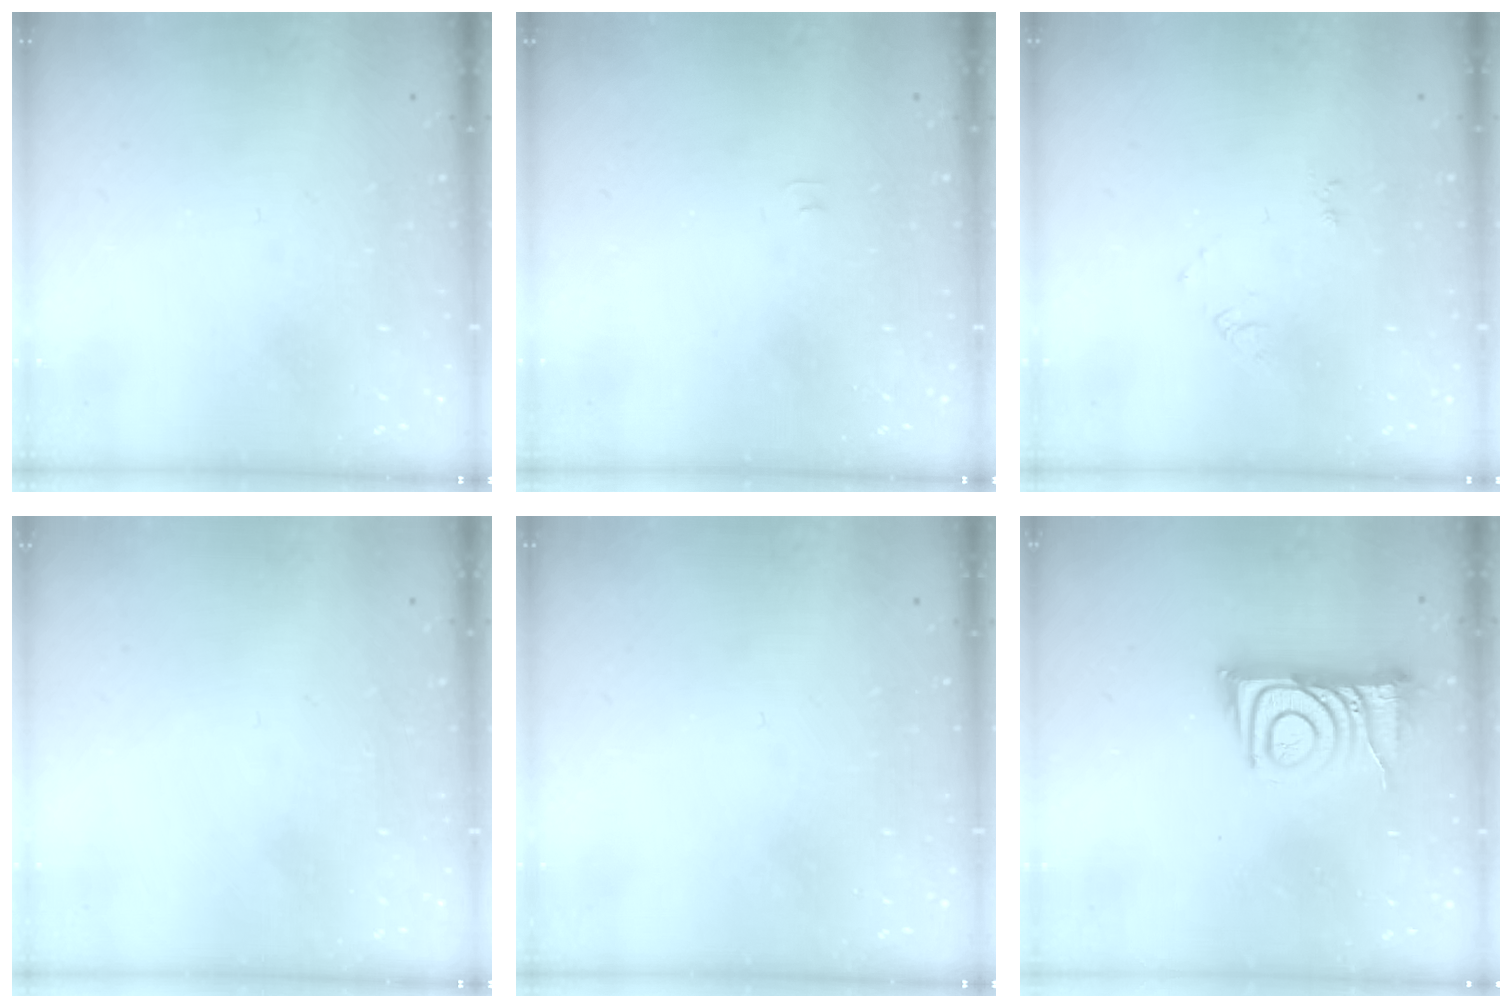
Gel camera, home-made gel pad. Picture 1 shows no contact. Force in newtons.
{"total": 2.9, "press": 2.9, "slide": 0.3}
{"total": 4.6, "press": 4.6, "slide": 0.5}
{"total": 1.6, "press": 1.6, "slide": 0.1}
{"total": 0.0}
{"total": 10.7, "press": 10.7, "slide": 1.2}